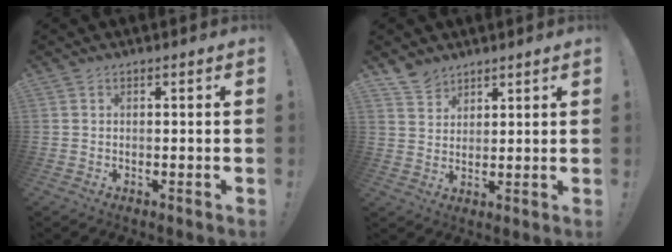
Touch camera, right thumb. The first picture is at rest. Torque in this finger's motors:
{"motor_torque": [-0.07, -0.14, -0.39, 0.26, -0.06]}